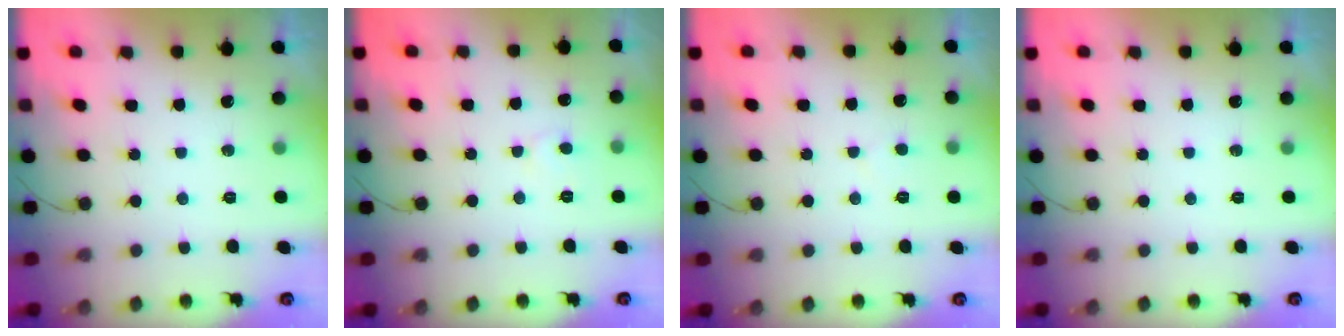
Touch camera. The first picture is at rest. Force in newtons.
{"total": 3.8, "press": 3.8, "slide": 0.5}
{"total": 1.4, "press": 1.3, "slide": 0.1}
{"total": 0.0}